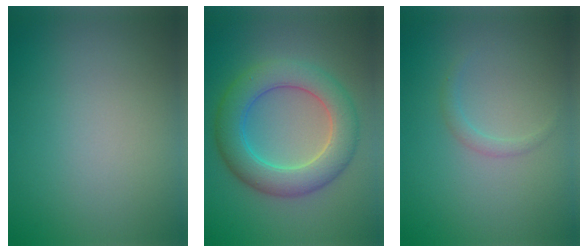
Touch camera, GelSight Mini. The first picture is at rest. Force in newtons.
{"total": 6.5, "press": 6.5, "slide": 0.3}
{"total": 1.0, "press": 1.0, "slide": 0.0}